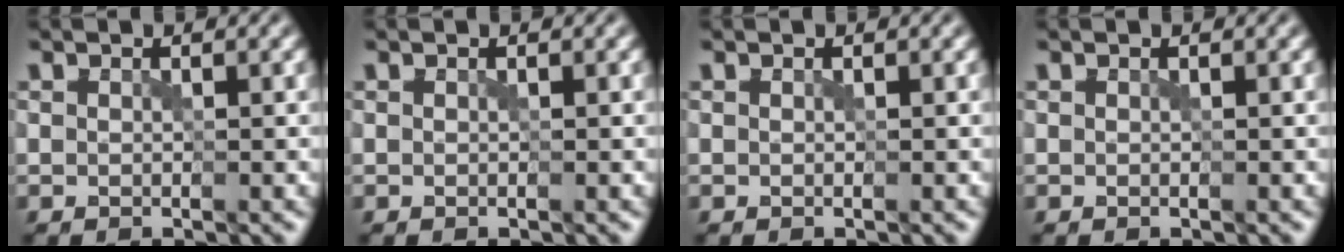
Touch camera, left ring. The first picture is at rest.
{"total": 0.0}
{"total": 0.0}
{"total": 0.0}